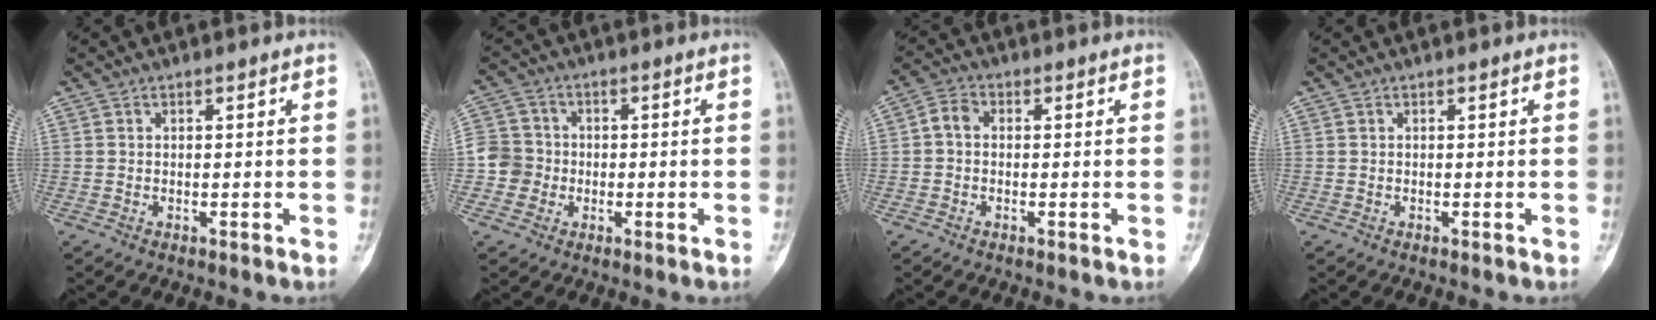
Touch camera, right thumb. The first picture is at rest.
{"total": 6.0, "force": [-1.1, 5.8, 1.0], "torque": [0.010, 0.015, -0.030]}
{"total": 3.4, "force": [-0.1, 2.6, 2.2], "torque": [-0.034, 0.010, -0.013]}
{"total": 0.0}